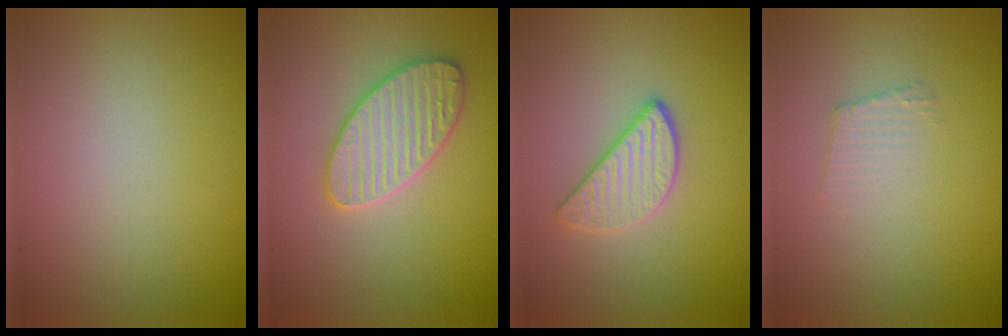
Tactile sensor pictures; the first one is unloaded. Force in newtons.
{"total": 4.0, "press": 3.9, "slide": 0.9}
{"total": 2.9, "press": 2.7, "slide": 1.2}
{"total": 1.2, "press": 1.2, "slide": 0.2}